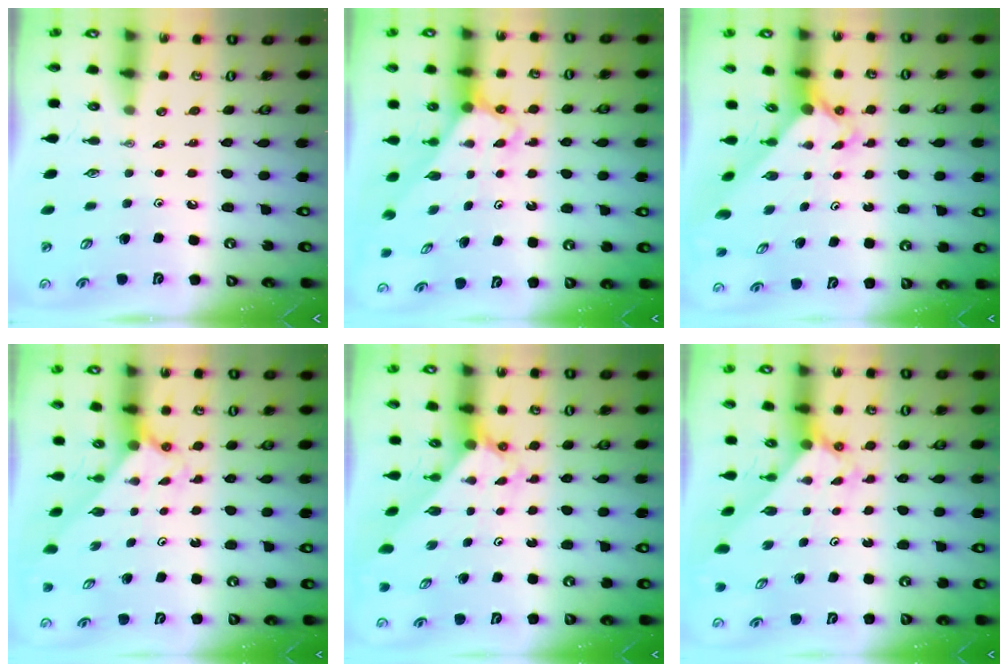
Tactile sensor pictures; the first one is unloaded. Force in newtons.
{"total": 2.8, "press": 2.8, "slide": 0.2}
{"total": 2.3, "press": 2.3, "slide": 0.1}
{"total": 2.0, "press": 2.0, "slide": 0.1}
{"total": 2.0, "press": 2.0, "slide": 0.1}
{"total": 1.9, "press": 1.9, "slide": 0.1}